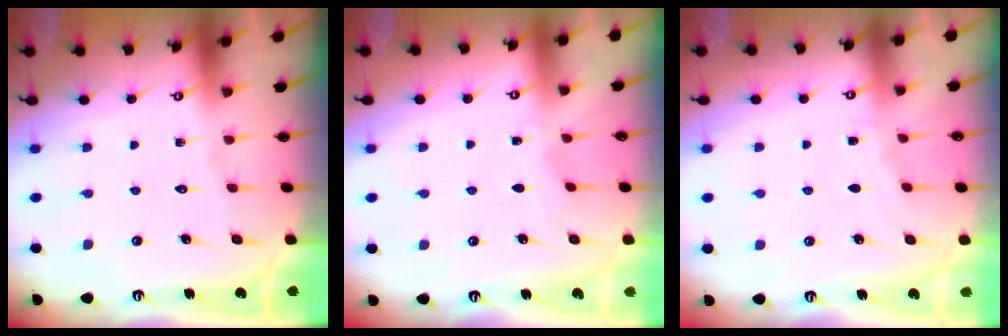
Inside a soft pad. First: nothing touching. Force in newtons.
{"total": 3.4, "press": 3.4, "slide": 0.4}
{"total": 2.5, "press": 2.5, "slide": 0.4}